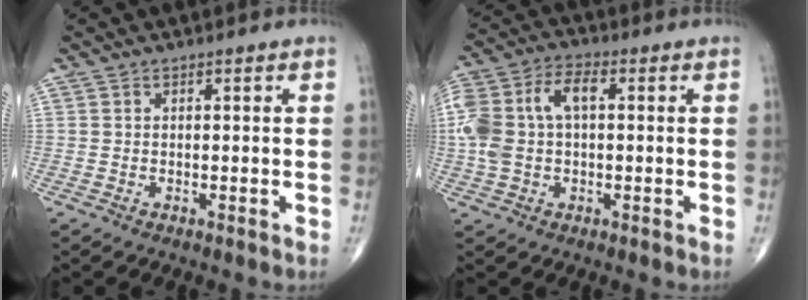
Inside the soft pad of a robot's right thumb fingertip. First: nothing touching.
{"total": 12.8, "force": [1.3, 7.5, 10.3], "torque": [-0.231, 0.037, 0.022]}